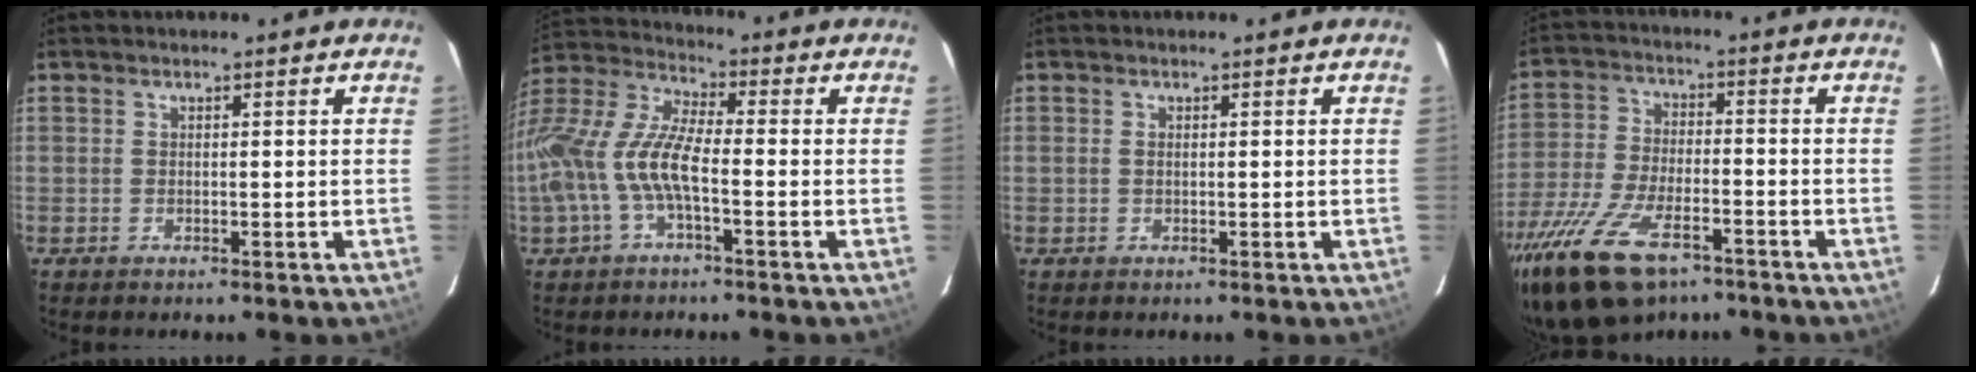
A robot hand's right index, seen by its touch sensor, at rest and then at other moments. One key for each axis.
{"total": 15.3, "fx": -3.7, "fy": 5.4, "fz": 13.8, "tx": -0.298, "ty": 0.004, "tz": -0.080}
{"total": 0.5, "fx": 0.1, "fy": 0.3, "fz": 0.5, "tx": -0.011, "ty": 0.000, "tz": 0.001}
{"total": 17.2, "fx": -11.5, "fy": 7.6, "fz": 10.4, "tx": -0.233, "ty": -0.036, "tz": -0.210}